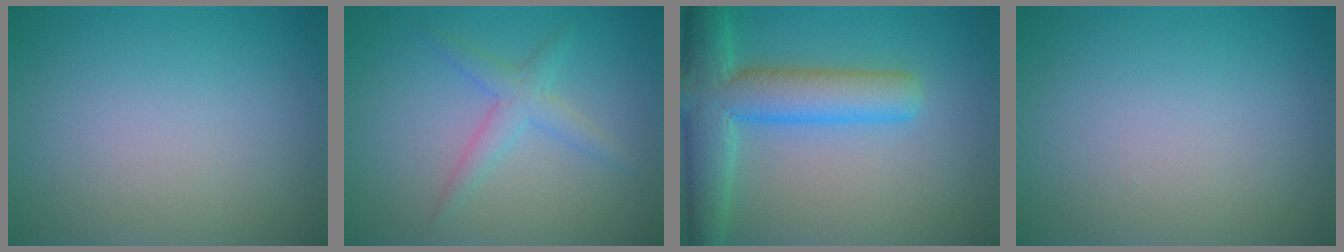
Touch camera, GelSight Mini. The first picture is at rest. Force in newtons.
{"total": 2.2, "press": 2.2, "slide": 0.1}
{"total": 7.5, "press": 7.5, "slide": 0.2}
{"total": 0.0}